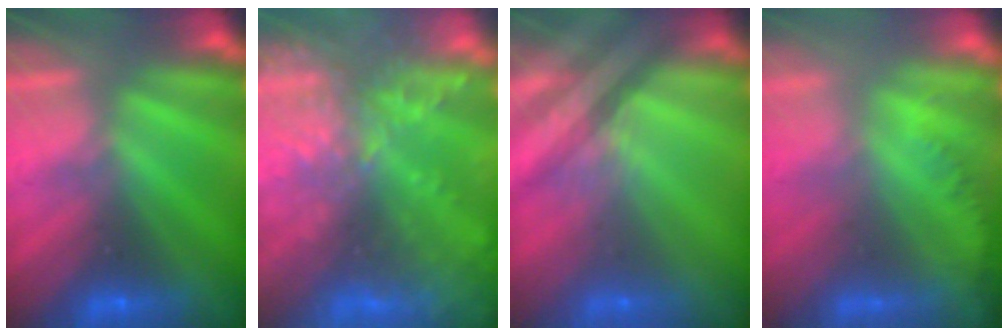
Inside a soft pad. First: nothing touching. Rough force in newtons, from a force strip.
{"total": 9.6}
{"total": 2.4}
{"total": 1.2}